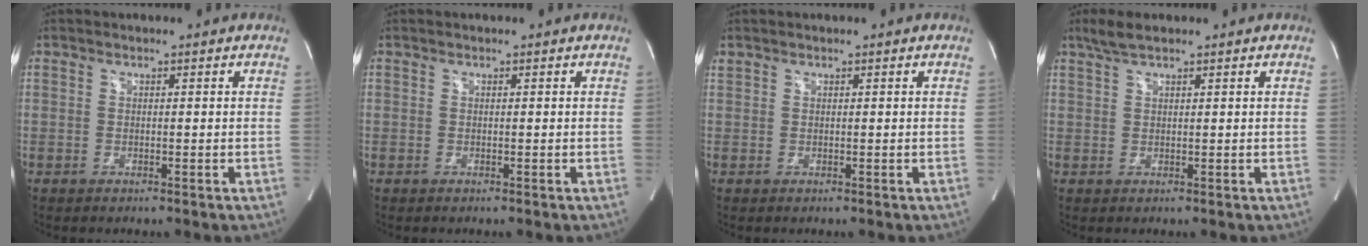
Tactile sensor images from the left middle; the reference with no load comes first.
{"total": 0.0}
{"total": 0.6, "force": [0.5, 0.3, 0.0], "torque": [-0.007, 0.015, 0.014]}
{"total": 2.9, "force": [2.2, 0.4, 1.8], "torque": [-0.044, 0.012, 0.046]}